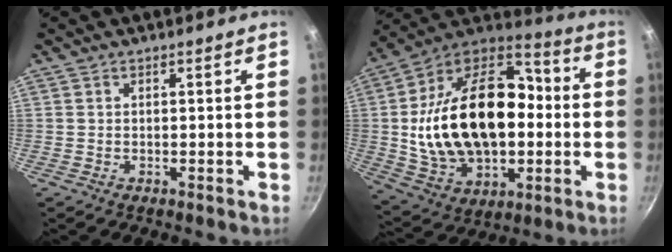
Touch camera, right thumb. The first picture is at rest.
{"total": 30.1, "force": [-1.0, 19.5, 23.0], "torque": [-0.394, 0.044, -0.011]}